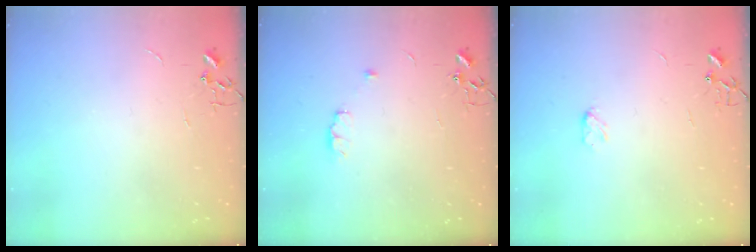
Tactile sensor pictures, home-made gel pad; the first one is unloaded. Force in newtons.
{"total": 6.0, "press": 6.0, "slide": 0.9}
{"total": 3.7, "press": 3.7, "slide": 0.5}